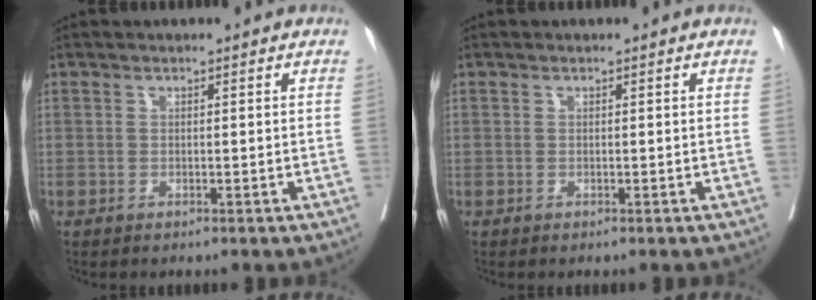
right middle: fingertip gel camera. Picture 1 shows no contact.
{"total": 0.0}